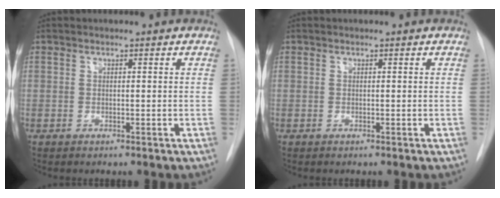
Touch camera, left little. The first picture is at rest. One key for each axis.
{"total": 0.0}